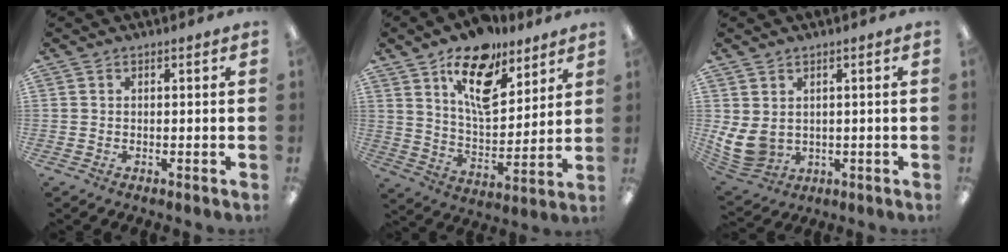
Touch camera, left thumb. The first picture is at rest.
{"total": 16.8, "force": [11.0, 7.8, 10.1], "torque": [-0.157, -0.052, 0.188]}
{"total": 7.4, "force": [1.2, 5.4, 4.9], "torque": [-0.121, -0.012, 0.028]}